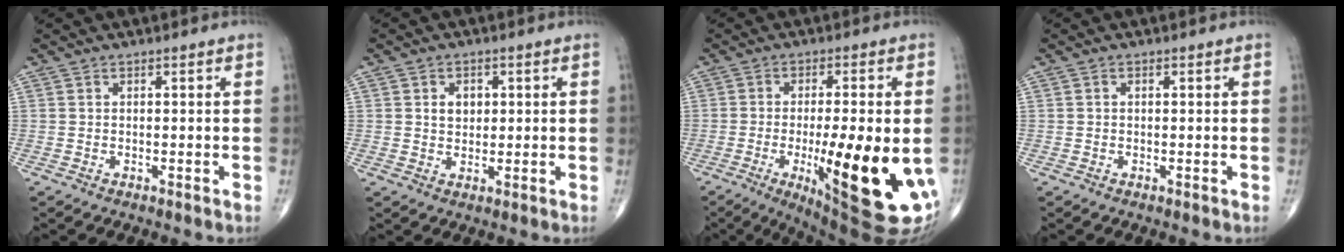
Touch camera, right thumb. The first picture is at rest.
{"total": 3.7, "force": [0.9, 2.8, 2.2], "torque": [-0.018, -0.002, 0.014]}
{"total": 21.8, "force": [-5.0, 5.5, 20.5], "torque": [-0.259, -0.025, -0.053]}
{"total": 0.0}